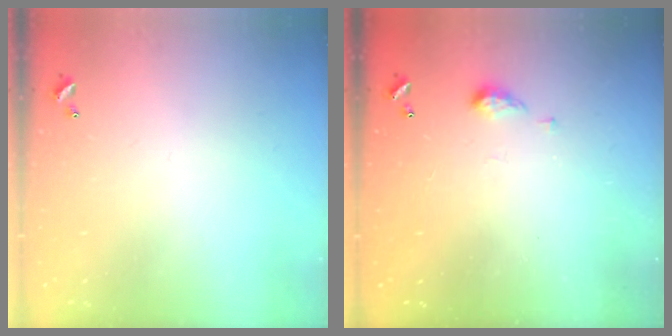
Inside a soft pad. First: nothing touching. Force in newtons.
{"total": 3.1, "press": 3.1, "slide": 0.6}